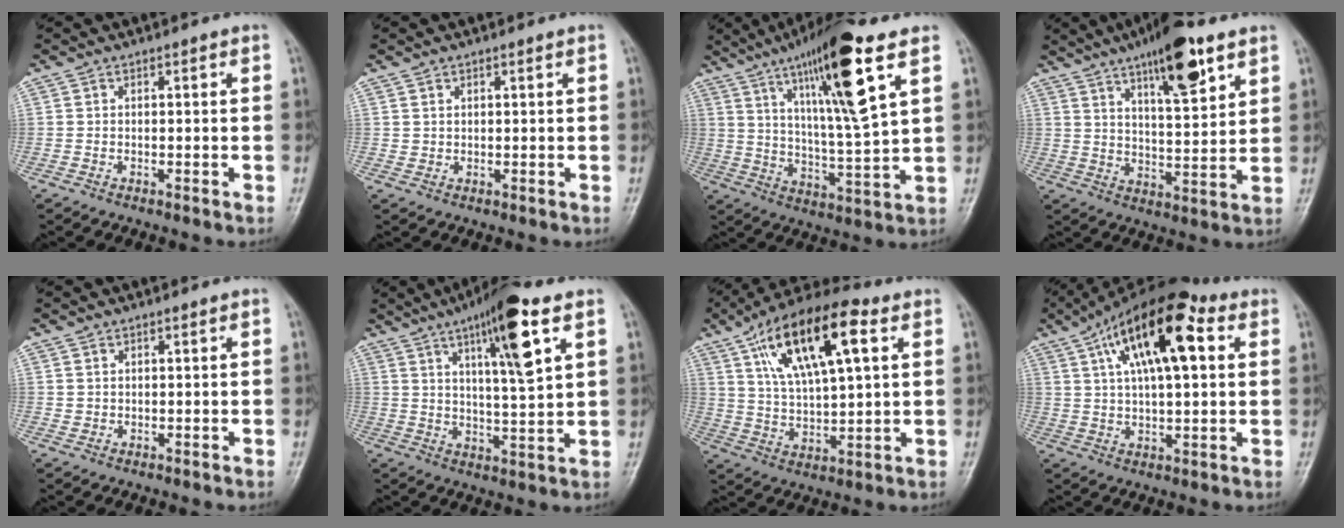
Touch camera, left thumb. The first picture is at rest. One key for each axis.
{"total": 1.1, "fx": 0.8, "fy": 0.7, "fz": 0.2, "tx": 0.009, "ty": -0.005, "tz": 0.012}
{"total": 18.7, "fx": 9.1, "fy": 2.3, "fz": 16.2, "tx": -0.270, "ty": -0.036, "tz": 0.158}
{"total": 14.7, "fx": 8.6, "fy": 4.1, "fz": 11.2, "tx": -0.155, "ty": -0.038, "tz": 0.137}
{"total": 1.1, "fx": 0.7, "fy": 0.7, "fz": 0.2, "tx": 0.009, "ty": -0.005, "tz": 0.012}
{"total": 14.2, "fx": 6.7, "fy": 2.4, "fz": 12.3, "tx": -0.196, "ty": -0.023, "tz": 0.109}
{"total": 18.6, "fx": 7.7, "fy": 6.9, "fz": 15.4, "tx": -0.255, "ty": -0.003, "tz": 0.135}
{"total": 18.2, "fx": 6.3, "fy": 7.4, "fz": 15.3, "tx": -0.238, "ty": 0.011, "tz": 0.095}